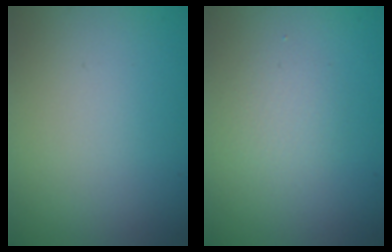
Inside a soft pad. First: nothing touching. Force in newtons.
{"total": 1.5, "press": 1.5, "slide": 0.1}